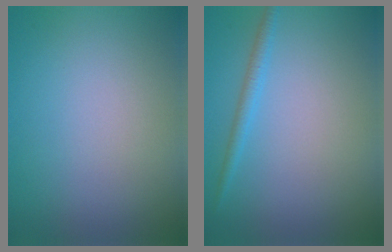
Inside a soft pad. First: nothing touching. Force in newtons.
{"total": 1.5, "press": 1.5, "slide": 0.1}